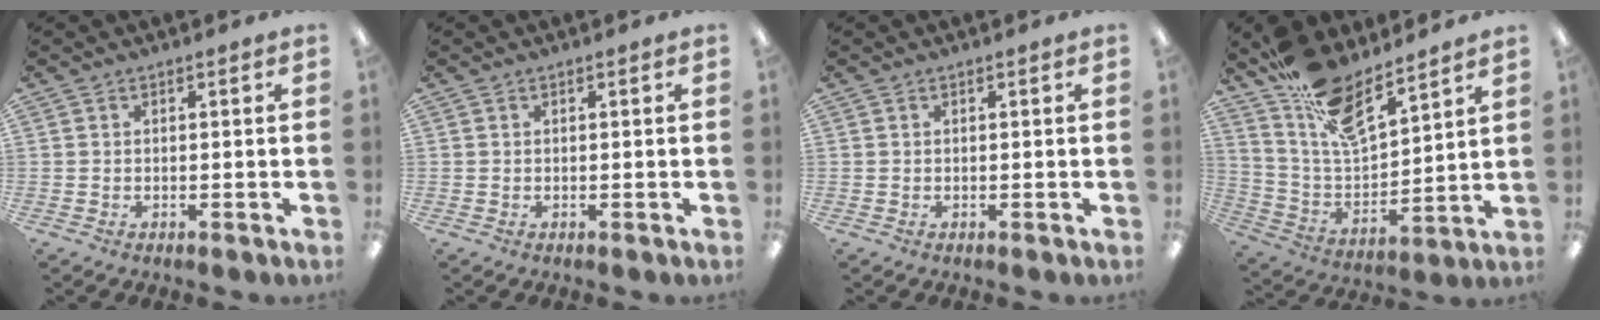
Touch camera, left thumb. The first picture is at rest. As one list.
[{"total": 0.0}, {"total": 0.0}, {"total": 14.2, "force": [11.2, 4.9, 7.2], "torque": [-0.144, -0.070, 0.203]}]